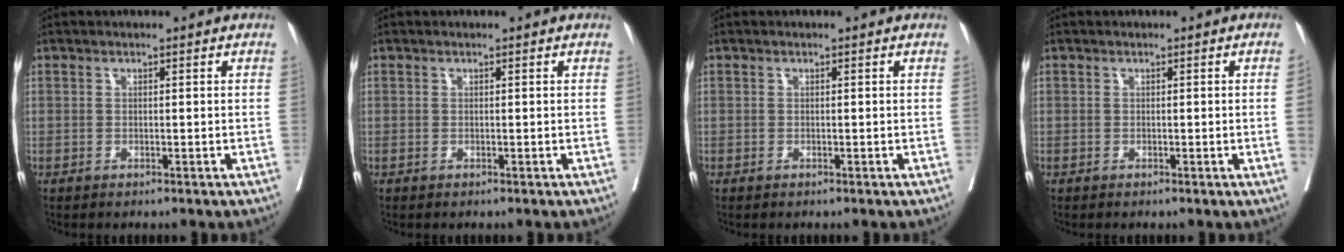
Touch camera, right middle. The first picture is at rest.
{"total": 0.0}
{"total": 0.0}
{"total": 1.8, "force": [-0.2, -0.5, 1.8], "torque": [-0.028, 0.001, 0.001]}